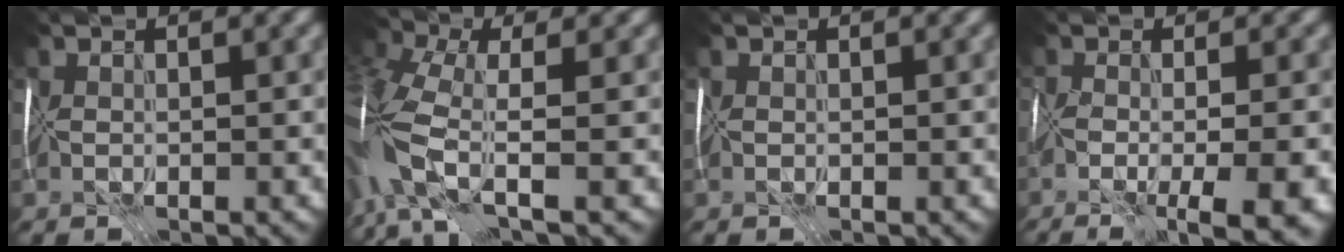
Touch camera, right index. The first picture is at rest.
{"total": 8.7, "force": [-2.1, 3.8, 7.6], "torque": [-0.188, -0.001, -0.054]}
{"total": 0.0}
{"total": 9.5, "force": [-4.5, 3.2, 7.7], "torque": [-0.102, -0.021, -0.053]}